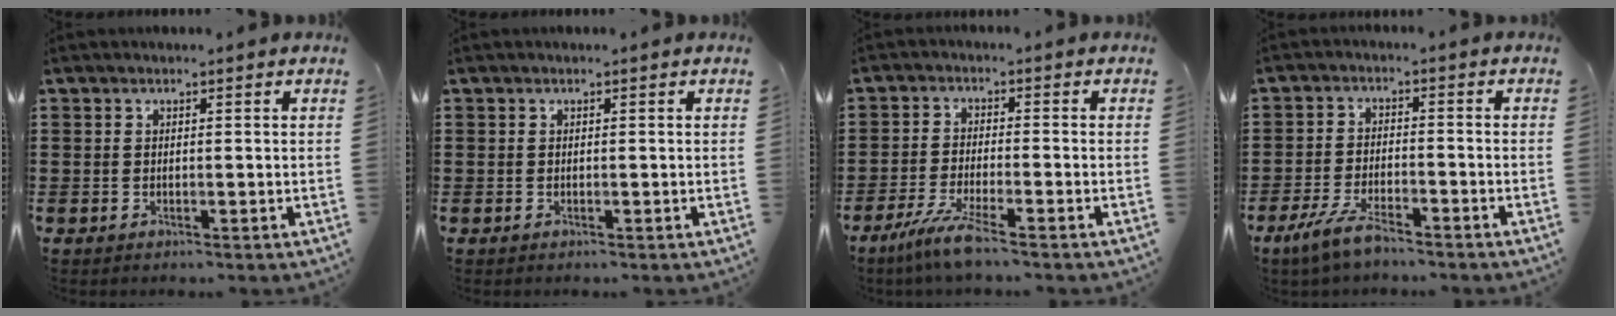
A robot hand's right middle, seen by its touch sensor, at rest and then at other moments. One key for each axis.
{"total": 0.0}
{"total": 5.8, "fx": -4.3, "fy": 0.1, "fz": 3.9, "tx": -0.088, "ty": -0.018, "tz": -0.083}
{"total": 5.3, "fx": -4.1, "fy": 1.2, "fz": 3.1, "tx": -0.077, "ty": -0.006, "tz": -0.083}